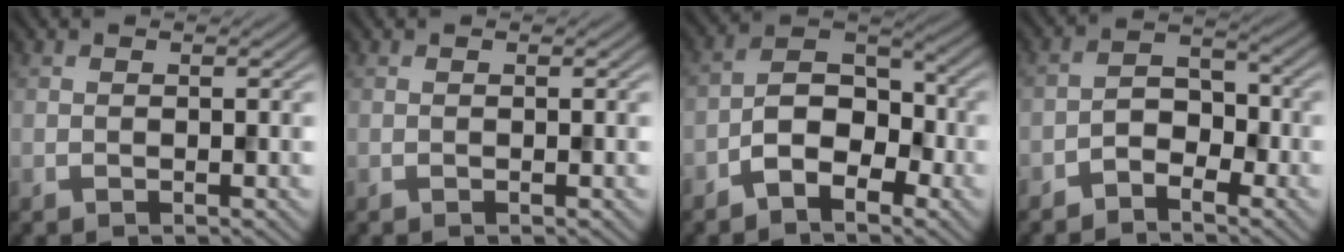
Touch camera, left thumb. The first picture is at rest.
{"total": 0.0}
{"total": 6.6, "force": [-3.6, 3.7, 4.1], "torque": [-0.062, 0.015, -0.079]}
{"total": 3.8, "force": [-2.6, 1.9, 1.9], "torque": [-0.029, 0.014, -0.057]}